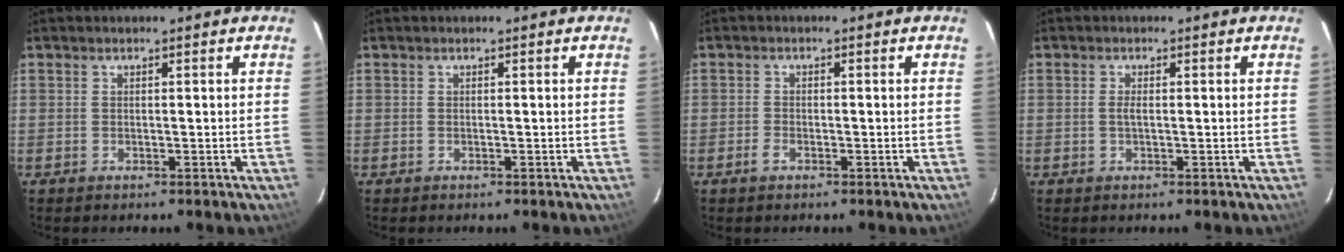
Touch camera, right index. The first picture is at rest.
{"total": 0.0}
{"total": 1.6, "force": [-1.1, 0.8, 0.9], "torque": [-0.022, 0.000, -0.022]}
{"total": 1.2, "force": [-0.1, 0.1, 1.1], "torque": [-0.023, 0.001, -0.004]}